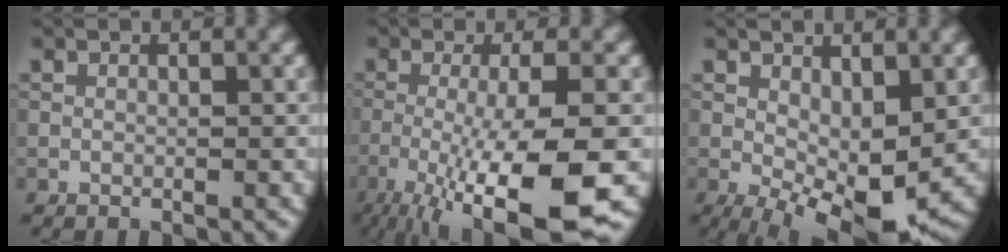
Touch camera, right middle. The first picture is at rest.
{"total": 10.5, "force": [-4.3, 2.0, 9.4], "torque": [-0.143, -0.011, -0.072]}
{"total": 7.3, "force": [-0.6, 3.3, 6.5], "torque": [-0.114, -0.012, -0.002]}